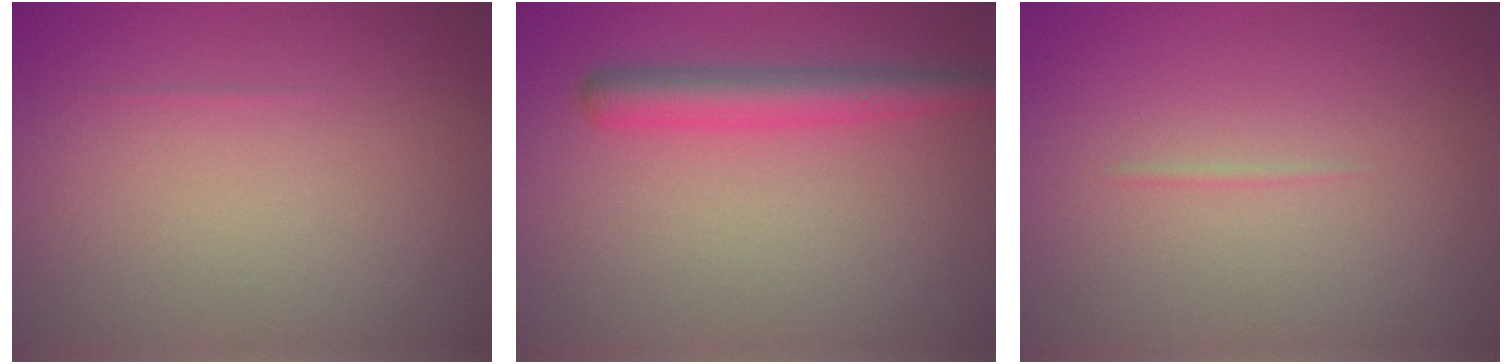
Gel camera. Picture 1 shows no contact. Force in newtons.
{"total": 3.4, "press": 3.4, "slide": 0.2}
{"total": 0.7, "press": 0.7, "slide": 0.2}